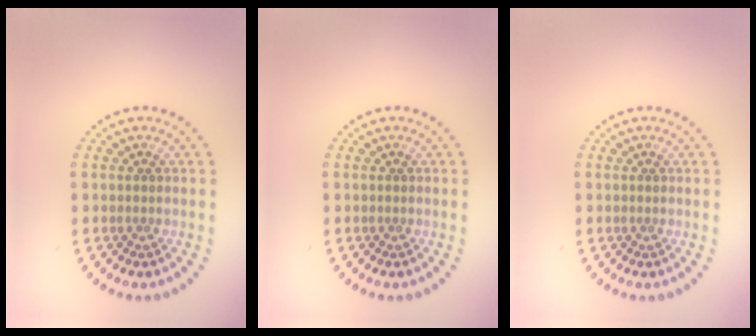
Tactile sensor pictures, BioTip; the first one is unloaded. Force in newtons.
{"total": 0.0}
{"total": 0.0}